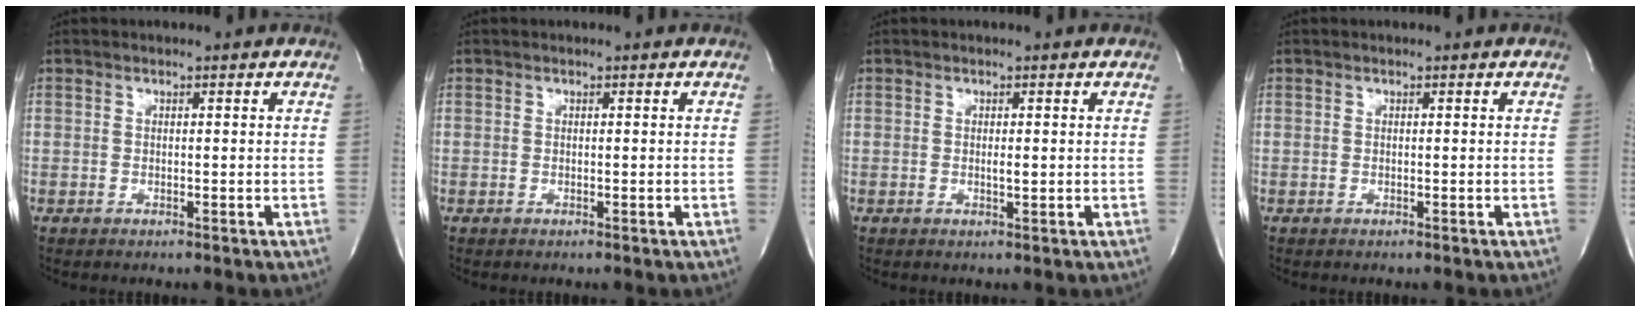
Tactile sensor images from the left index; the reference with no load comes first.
{"total": 0.0}
{"total": 0.9, "force": [0.1, 0.1, 0.9], "torque": [-0.019, -0.003, 0.001]}
{"total": 0.0}